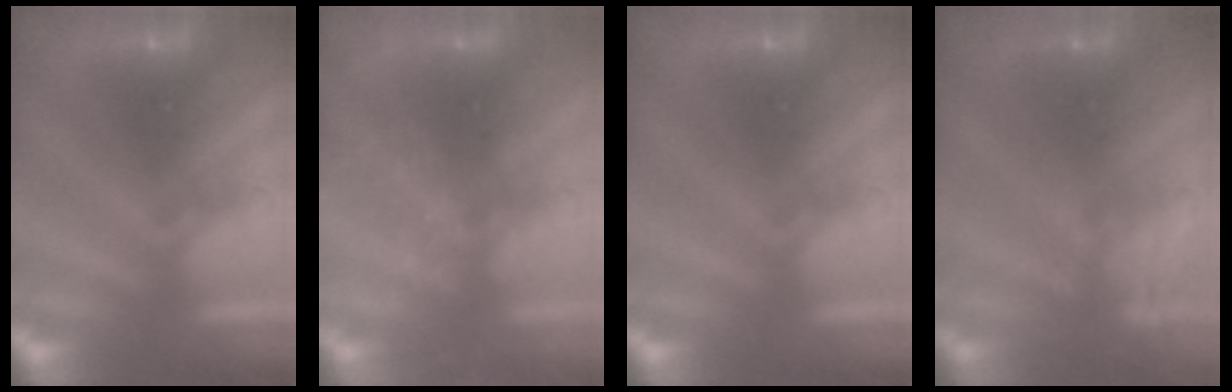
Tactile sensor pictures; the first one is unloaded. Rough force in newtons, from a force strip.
{"total": 2.4}
{"total": 0.0}
{"total": 3.8}